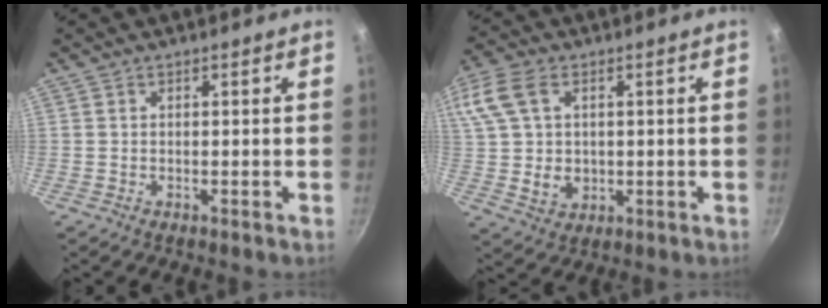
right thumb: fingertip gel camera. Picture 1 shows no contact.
{"total": 15.7, "force": [3.8, 11.6, 9.9], "torque": [-0.219, 0.015, 0.075]}